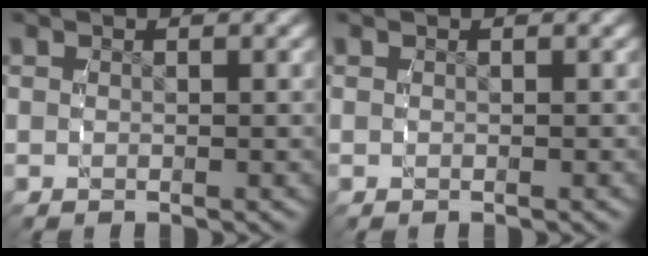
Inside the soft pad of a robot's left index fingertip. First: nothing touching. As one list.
[{"total": 0.0}]